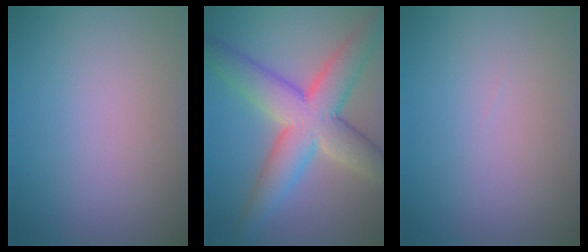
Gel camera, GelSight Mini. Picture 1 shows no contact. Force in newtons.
{"total": 8.5, "press": 8.5, "slide": 0.3}
{"total": 0.0}